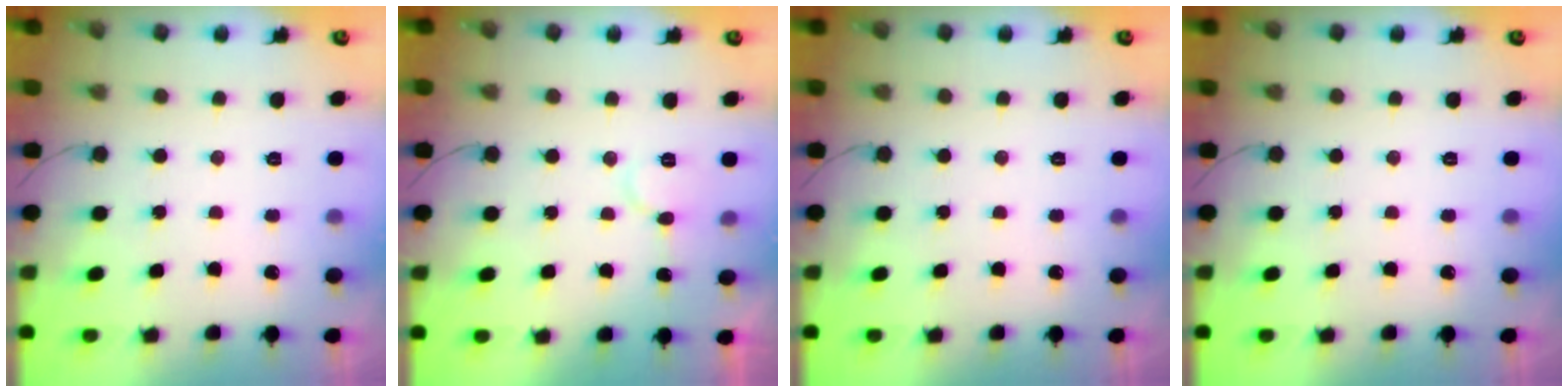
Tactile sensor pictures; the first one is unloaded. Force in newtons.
{"total": 6.9, "press": 6.9, "slide": 0.3}
{"total": 0.0}
{"total": 0.0}